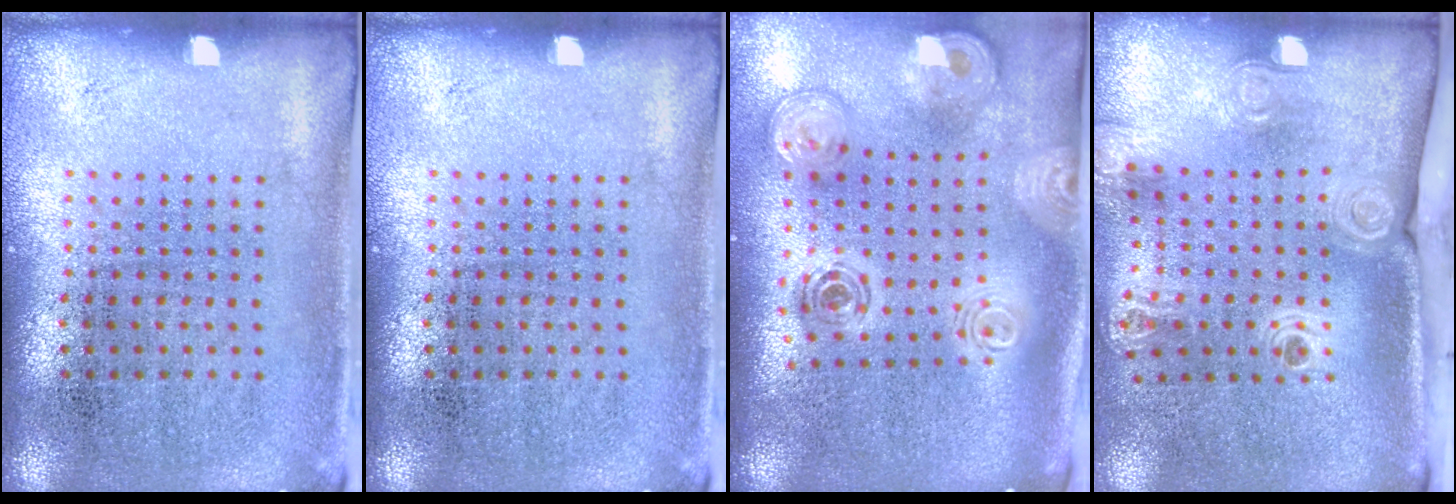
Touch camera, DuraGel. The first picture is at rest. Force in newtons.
{"total": 0.0}
{"total": 2.0, "press": 1.7, "slide": 1.1}
{"total": 2.2, "press": 1.6, "slide": 1.6}